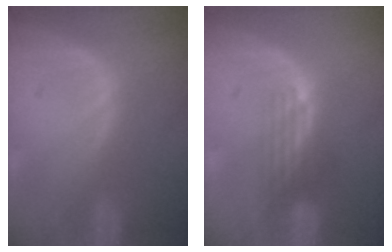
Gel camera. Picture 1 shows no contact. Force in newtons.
{"total": 3.3, "press": 2.8, "slide": 1.7}